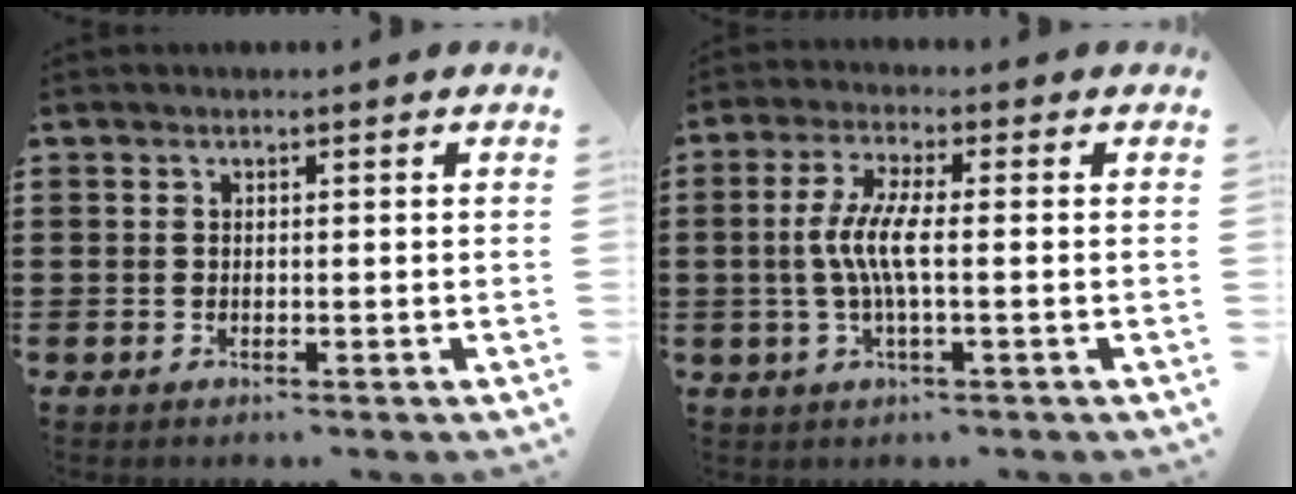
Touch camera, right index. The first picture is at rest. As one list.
[{"total": 5.9, "force": [-0.7, 1.0, 5.8], "torque": [-0.133, -0.011, -0.024]}]